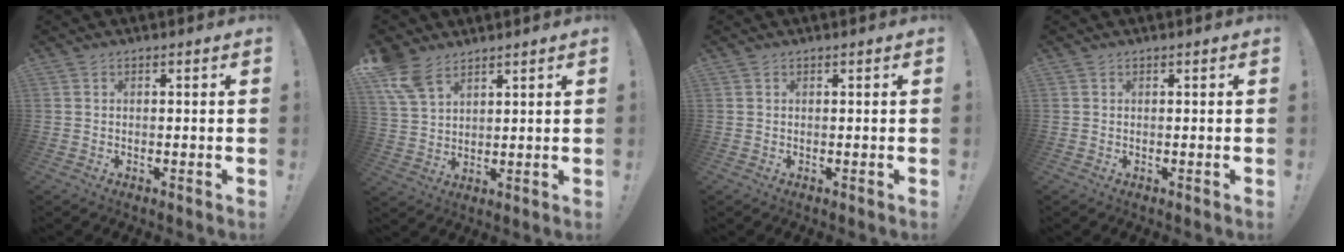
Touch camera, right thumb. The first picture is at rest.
{"total": 8.9, "force": [6.3, 4.8, 4.2], "torque": [-0.089, -0.023, 0.128]}
{"total": 0.0}
{"total": 0.0}